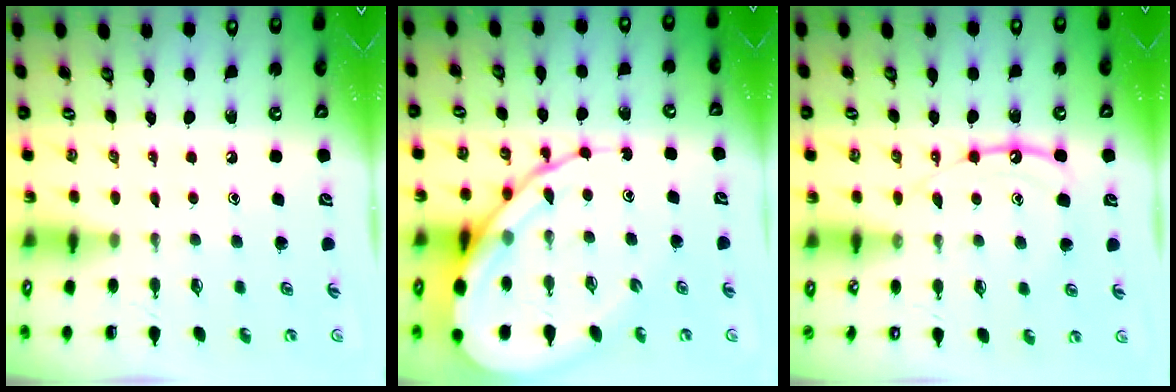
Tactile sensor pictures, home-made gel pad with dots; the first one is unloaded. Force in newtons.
{"total": 18.7, "press": 18.6, "slide": 2.1}
{"total": 12.4, "press": 12.3, "slide": 1.2}